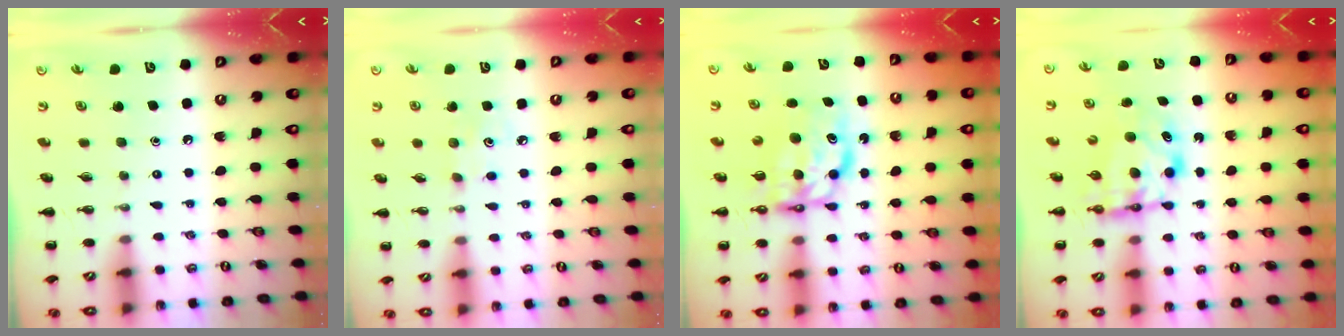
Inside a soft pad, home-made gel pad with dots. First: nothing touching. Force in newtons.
{"total": 4.7, "press": 4.6, "slide": 1.0}
{"total": 7.9, "press": 7.7, "slide": 1.6}
{"total": 6.2, "press": 6.1, "slide": 0.7}